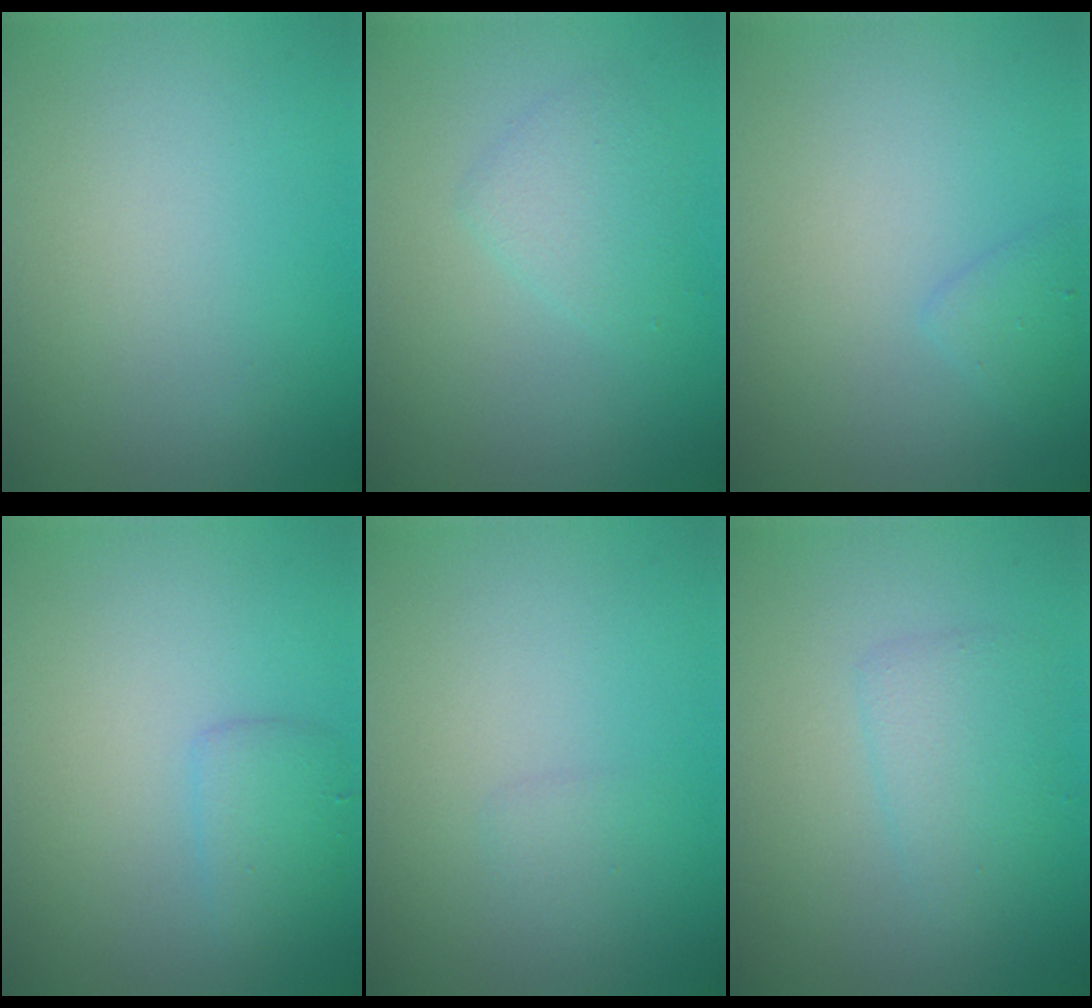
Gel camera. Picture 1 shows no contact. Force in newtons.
{"total": 2.0, "press": 2.0, "slide": 0.1}
{"total": 1.3, "press": 1.3, "slide": 0.0}
{"total": 1.8, "press": 1.8, "slide": 0.2}
{"total": 0.7, "press": 0.7, "slide": 0.1}
{"total": 2.2, "press": 2.2, "slide": 0.0}